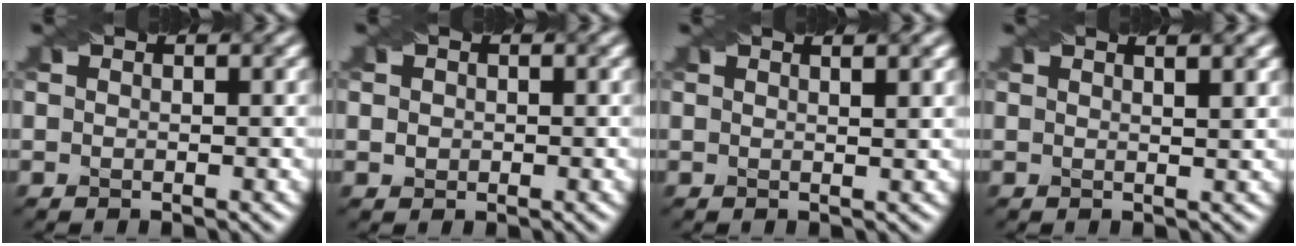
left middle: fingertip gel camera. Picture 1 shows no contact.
{"total": 1.1, "force": [0.2, 1.0, 0.4], "torque": [-0.007, 0.000, 0.003]}
{"total": 2.8, "force": [1.7, 1.0, 2.0], "torque": [-0.007, 0.009, -0.001]}
{"total": 3.4, "force": [2.0, 1.2, 2.5], "torque": [-0.007, 0.013, -0.001]}